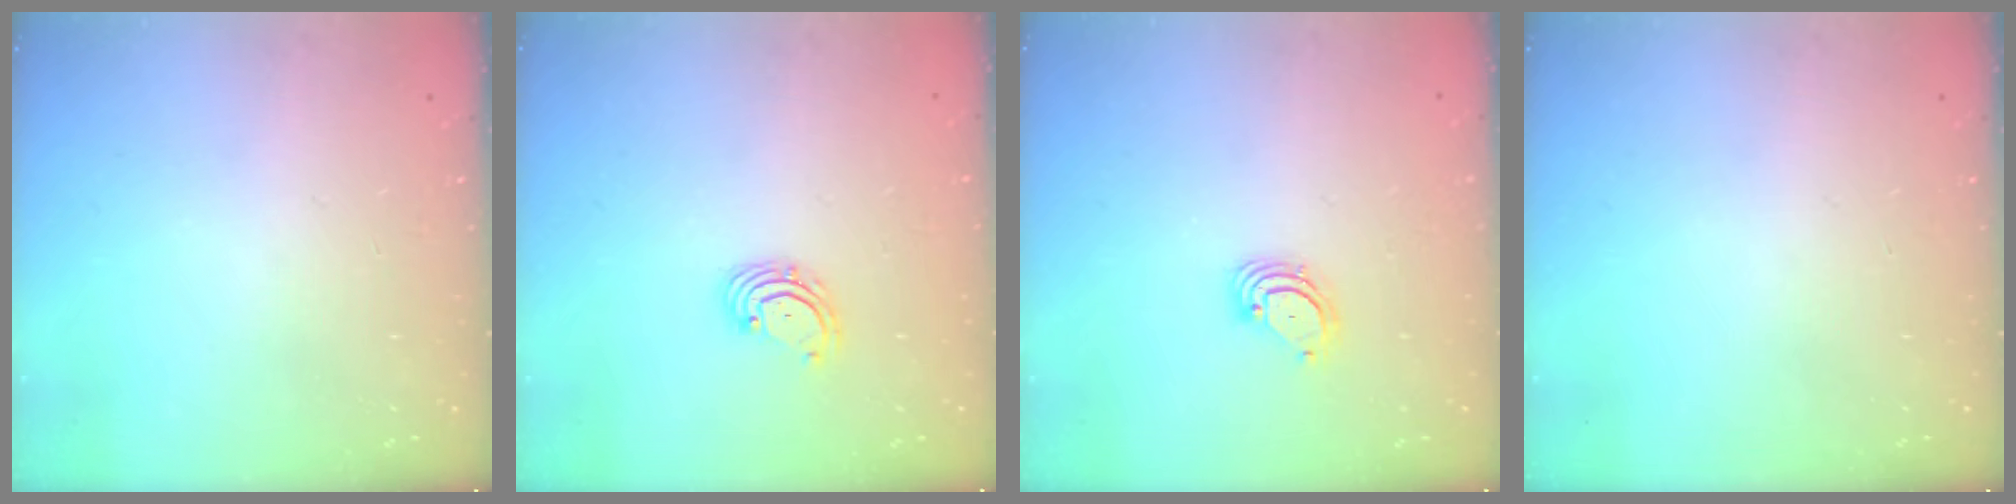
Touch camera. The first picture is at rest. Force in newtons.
{"total": 2.7, "press": 2.7, "slide": 0.6}
{"total": 3.6, "press": 3.6, "slide": 0.3}
{"total": 0.0}